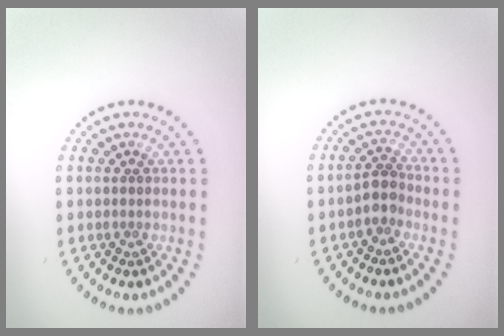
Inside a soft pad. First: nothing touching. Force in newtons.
{"total": 2.1, "press": 1.6, "slide": 1.3}